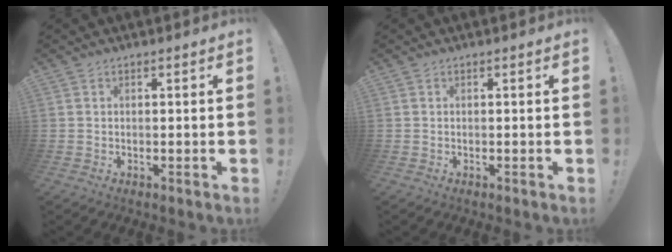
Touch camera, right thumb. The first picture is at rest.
{"total": 0.0}